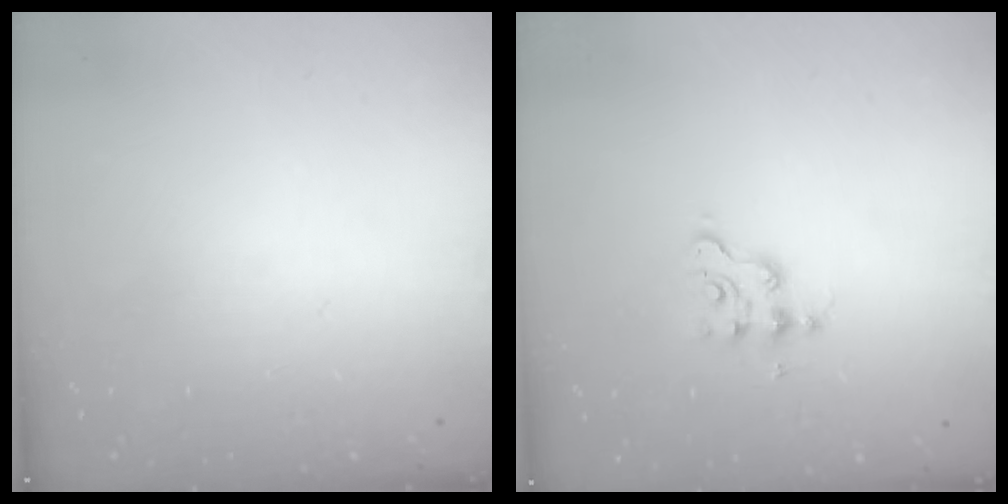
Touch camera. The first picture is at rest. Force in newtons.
{"total": 2.7, "press": 2.7, "slide": 0.4}